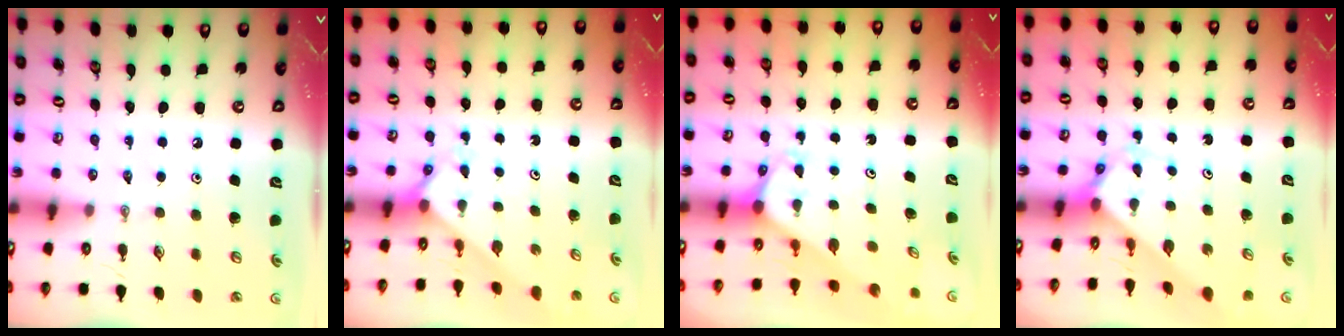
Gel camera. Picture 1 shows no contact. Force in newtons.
{"total": 2.3, "press": 2.3, "slide": 0.2}
{"total": 2.0, "press": 2.0, "slide": 0.1}
{"total": 2.6, "press": 2.6, "slide": 0.2}